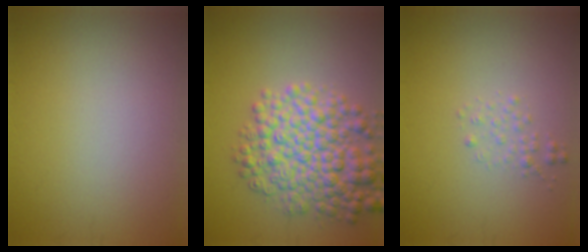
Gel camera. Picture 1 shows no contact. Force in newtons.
{"total": 7.3, "press": 7.3, "slide": 0.1}
{"total": 1.0, "press": 1.0, "slide": 0.0}